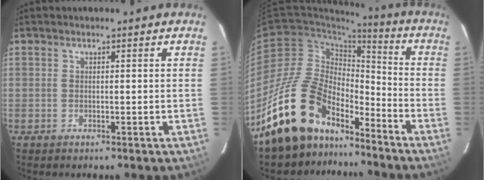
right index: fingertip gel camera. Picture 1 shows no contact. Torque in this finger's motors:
{"motor_torque": [0.30, -0.39, -0.31, -0.15]}